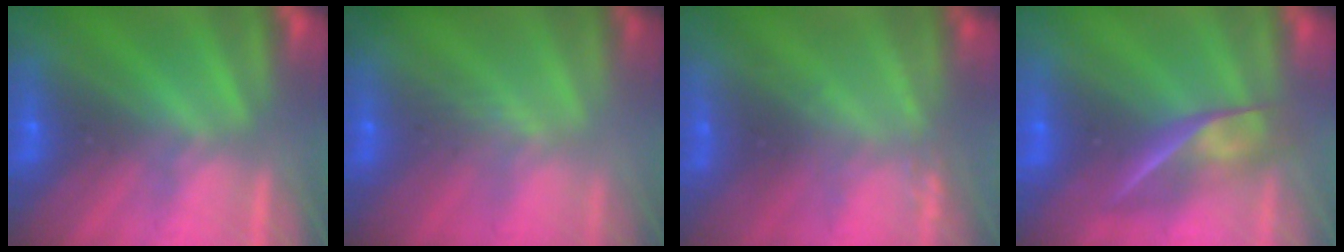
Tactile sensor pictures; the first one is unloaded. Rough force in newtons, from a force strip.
{"total": 2.7}
{"total": 2.1}
{"total": 2.5}